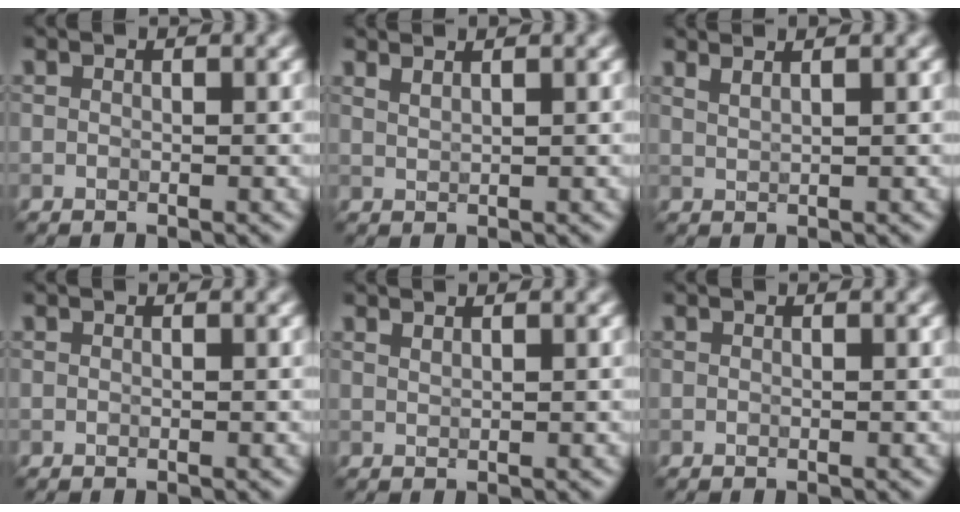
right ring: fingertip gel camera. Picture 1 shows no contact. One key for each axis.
{"total": 1.1, "fx": 1.0, "fy": 0.2, "fz": 0.5, "tx": -0.008, "ty": 0.002, "tz": 0.016}
{"total": 1.6, "fx": 1.4, "fy": 0.4, "fz": 0.8, "tx": -0.006, "ty": 0.002, "tz": 0.015}
{"total": 0.0}
{"total": 0.6, "fx": 0.6, "fy": 0.0, "fz": 0.1, "tx": -0.005, "ty": 0.002, "tz": 0.014}
{"total": 0.0}